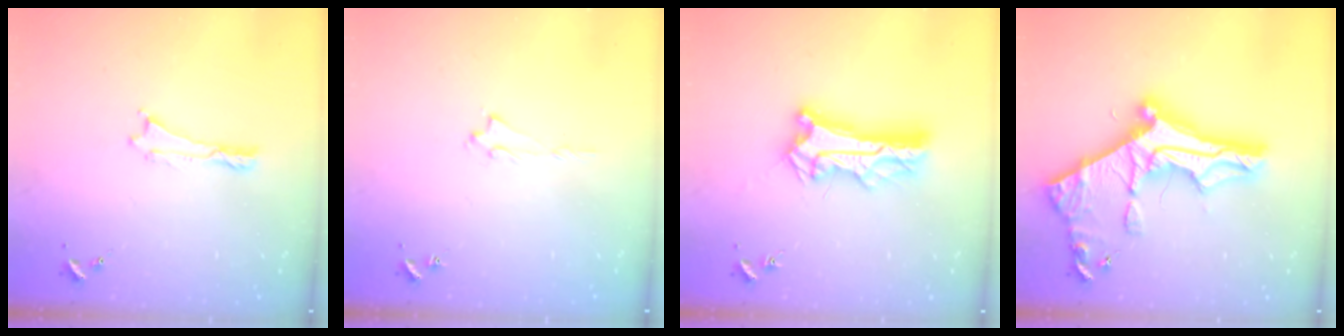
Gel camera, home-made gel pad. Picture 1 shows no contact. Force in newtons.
{"total": 1.6, "press": 1.6, "slide": 0.2}
{"total": 10.5, "press": 10.4, "slide": 1.1}
{"total": 12.4, "press": 12.3, "slide": 1.4}